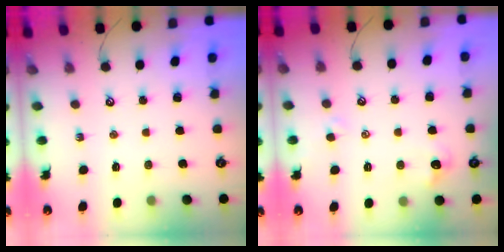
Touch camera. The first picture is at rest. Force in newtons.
{"total": 1.0, "press": 0.5, "slide": 0.8}